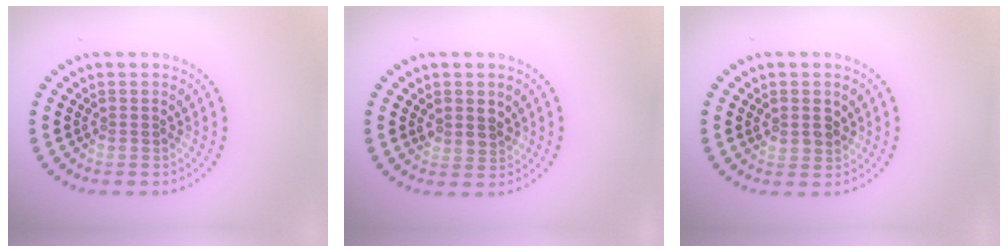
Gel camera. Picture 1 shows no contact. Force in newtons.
{"total": 1.9, "press": 1.7, "slide": 0.8}
{"total": 1.3, "press": 1.3, "slide": 0.4}